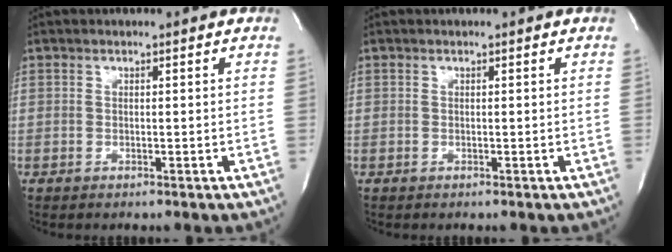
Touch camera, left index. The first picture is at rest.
{"total": 0.0}